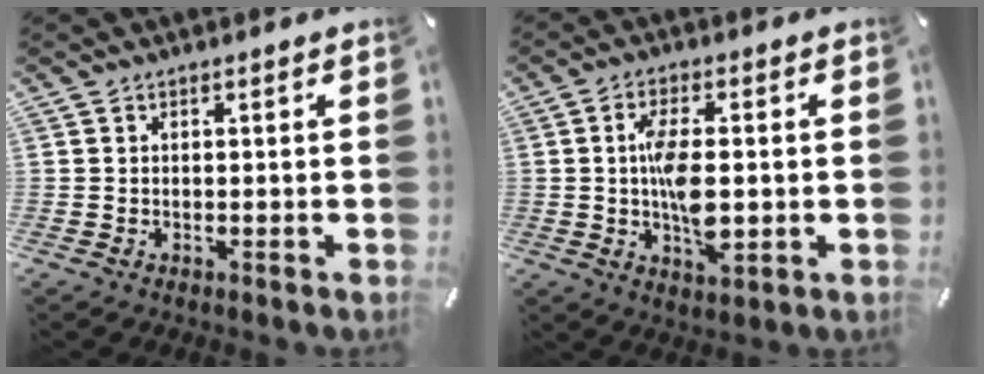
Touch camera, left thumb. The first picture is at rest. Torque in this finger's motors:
{"motor_torque": [1.30, 2.81, 0.93, -0.49, 0.13]}